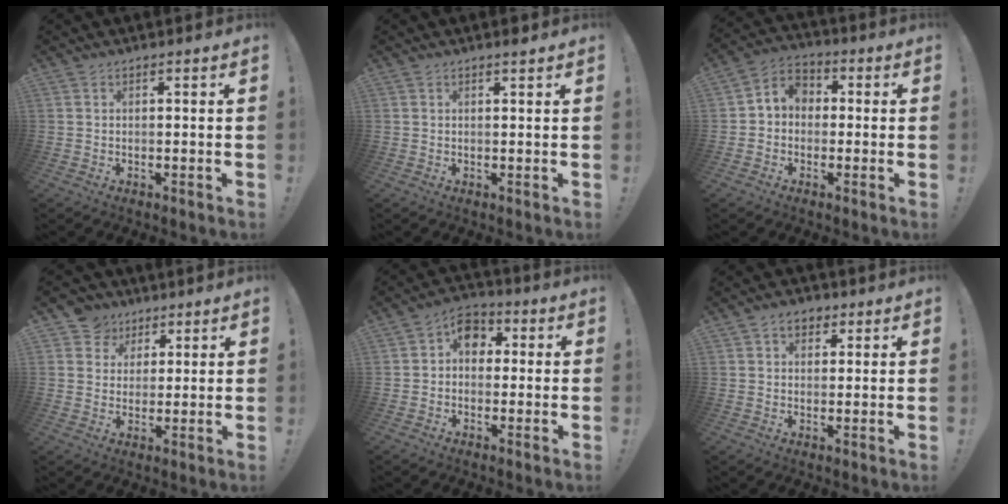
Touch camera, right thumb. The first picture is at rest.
{"total": 1.1, "force": [0.9, -0.2, 0.6], "torque": [-0.004, -0.004, 0.014]}
{"total": 6.2, "force": [-1.1, 5.5, 2.7], "torque": [-0.046, 0.025, -0.015]}
{"total": 7.1, "force": [3.2, 6.3, 0.8], "torque": [-0.014, -0.018, 0.066]}
{"total": 7.0, "force": [0.7, 5.7, 4.0], "torque": [-0.070, 0.018, 0.018]}
{"total": 4.6, "force": [2.2, 3.4, 2.2], "torque": [-0.024, -0.003, 0.037]}